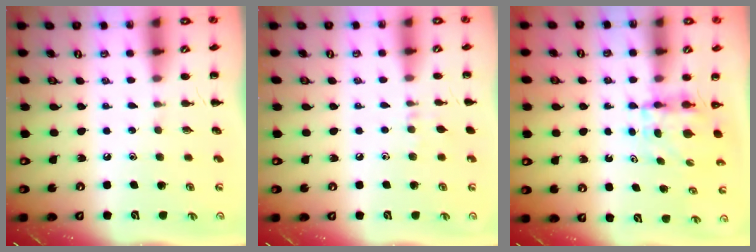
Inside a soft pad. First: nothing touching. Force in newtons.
{"total": 5.7, "press": 5.4, "slide": 2.0}
{"total": 3.9, "press": 3.9, "slide": 0.3}